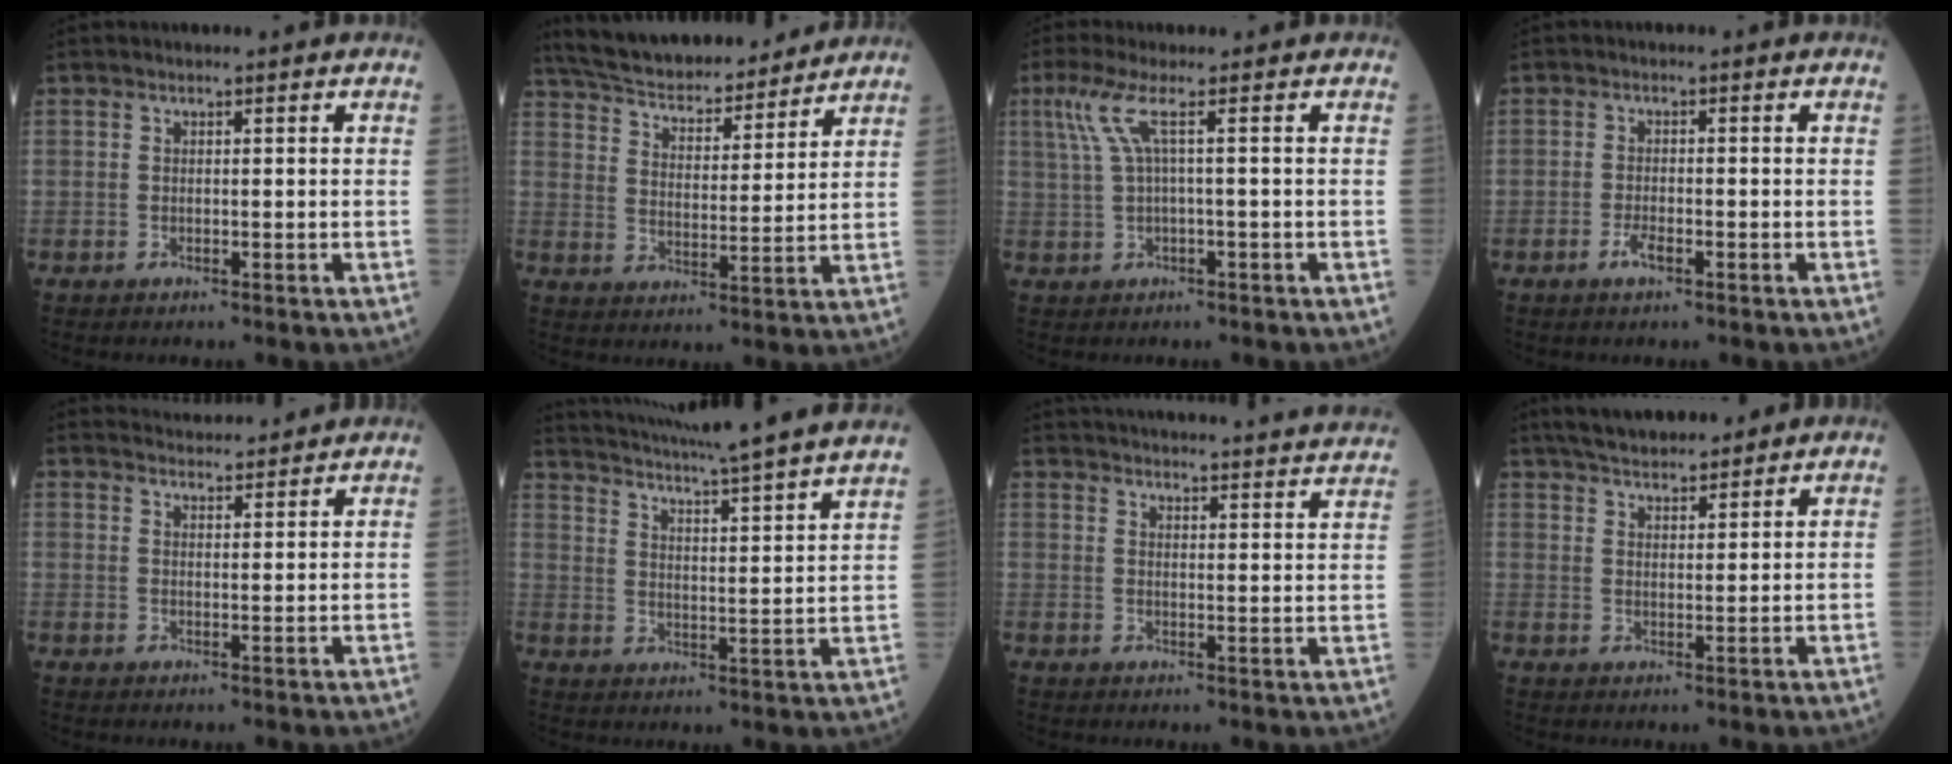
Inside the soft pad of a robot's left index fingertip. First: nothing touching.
{"total": 19.6, "force": [17.7, 4.2, 7.3], "torque": [-0.122, 0.021, 0.270]}
{"total": 3.8, "force": [1.1, -0.7, 3.6], "torque": [-0.090, 0.018, 0.031]}
{"total": 1.9, "force": [-1.1, 0.4, 1.4], "torque": [-0.029, 0.000, -0.023]}
{"total": 7.0, "force": [6.8, 0.7, 1.1], "torque": [-0.016, 0.022, 0.090]}
{"total": 24.1, "force": [21.8, -1.3, 10.2], "torque": [-0.172, -0.035, 0.287]}
{"total": 32.5, "force": [31.2, 2.1, 8.7], "torque": [-0.140, -0.062, 0.375]}
{"total": 10.6, "force": [9.4, 2.4, 4.3], "torque": [-0.065, 0.026, 0.146]}